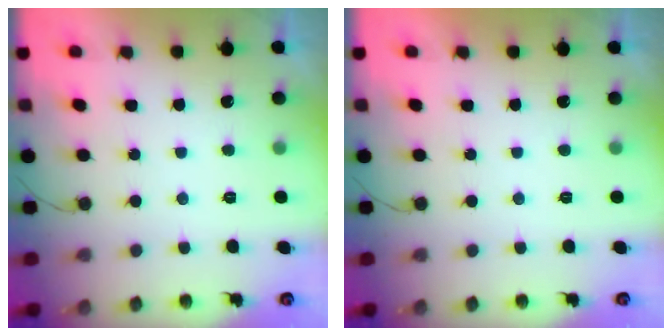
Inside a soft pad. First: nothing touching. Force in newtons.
{"total": 1.8, "press": 1.8, "slide": 0.1}